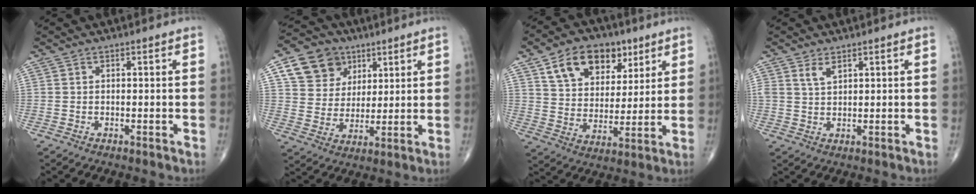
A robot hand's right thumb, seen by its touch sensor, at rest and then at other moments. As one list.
[{"total": 12.4, "force": [5.9, 9.9, 4.5], "torque": [-0.049, -0.013, 0.108]}, {"total": 15.3, "force": [7.8, 10.2, 8.4], "torque": [-0.102, -0.022, 0.138]}, {"total": 2.4, "force": [1.6, 1.0, 1.5], "torque": [-0.026, -0.008, 0.037]}]